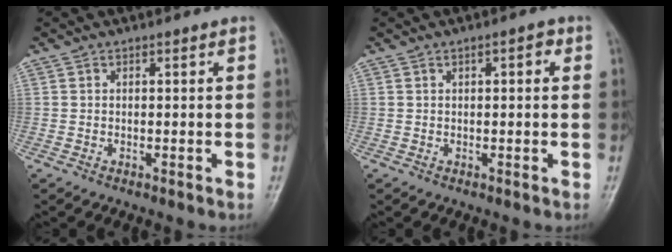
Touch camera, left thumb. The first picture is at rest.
{"total": 1.7, "force": [0.7, 0.6, 1.5], "torque": [-0.020, 0.002, 0.007]}